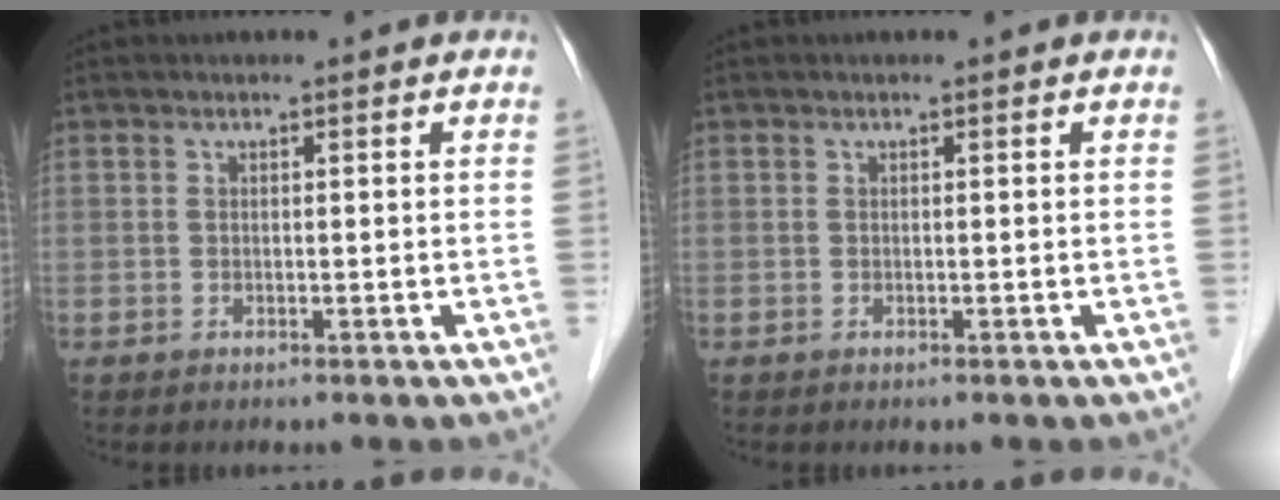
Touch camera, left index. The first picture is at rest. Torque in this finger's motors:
{"motor_torque": [0.04, 0.00, 0.00, 0.00]}